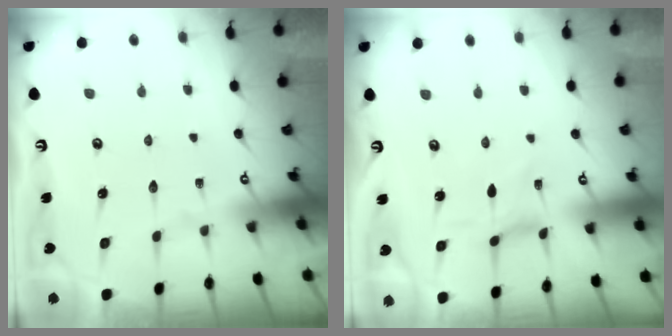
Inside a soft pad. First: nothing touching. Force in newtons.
{"total": 0.0}